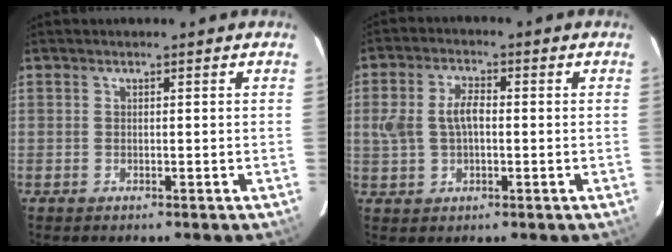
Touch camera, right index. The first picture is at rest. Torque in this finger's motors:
{"motor_torque": [0.16, -0.03, 0.17, 0.09]}